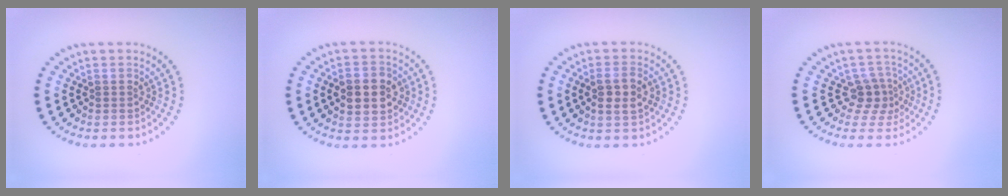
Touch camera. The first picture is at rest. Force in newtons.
{"total": 3.9, "press": 3.9, "slide": 0.0}
{"total": 2.5, "press": 2.4, "slide": 0.7}
{"total": 2.5, "press": 1.8, "slide": 1.8}